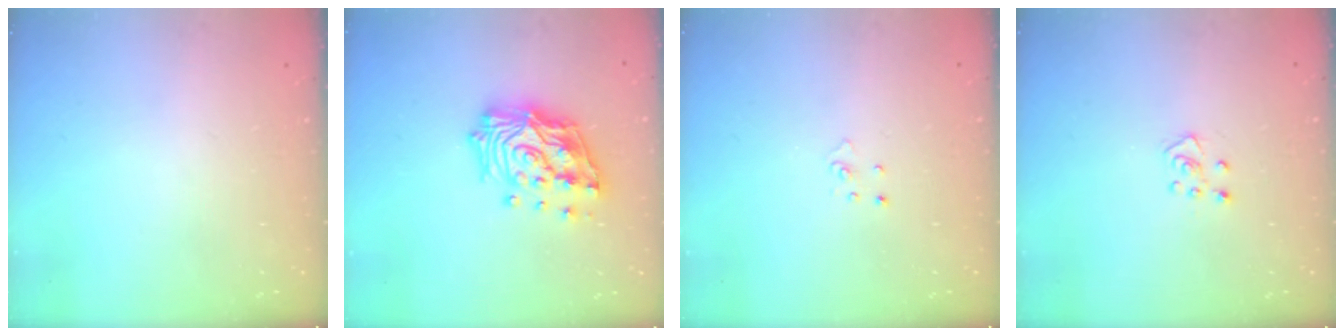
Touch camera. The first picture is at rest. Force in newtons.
{"total": 20.7, "press": 20.5, "slide": 3.0}
{"total": 2.8, "press": 2.8, "slide": 0.2}
{"total": 3.8, "press": 3.8, "slide": 0.4}